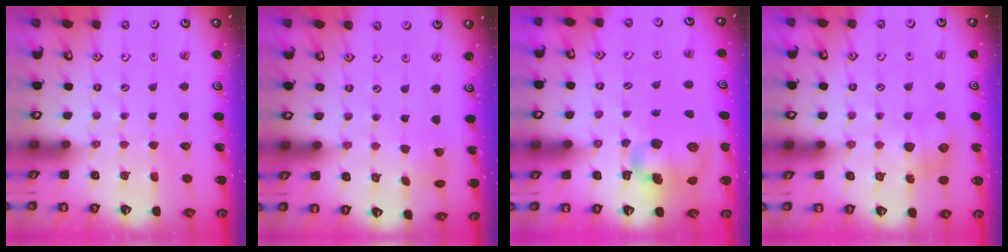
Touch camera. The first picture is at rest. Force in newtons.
{"total": 1.6, "press": 1.5, "slide": 0.4}
{"total": 14.7, "press": 14.5, "slide": 2.2}
{"total": 8.0, "press": 8.0, "slide": 0.4}